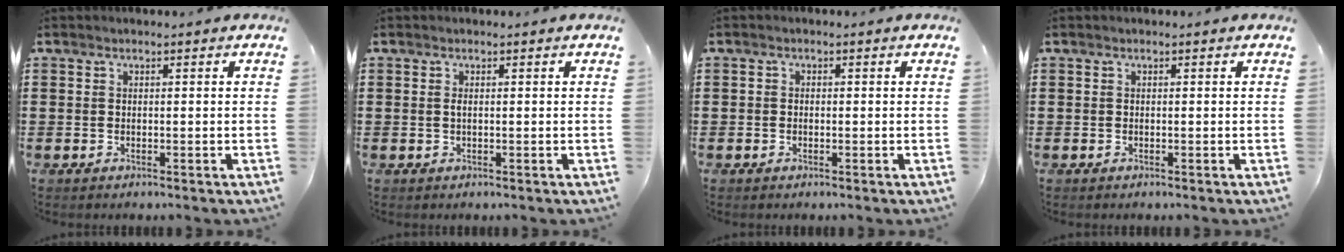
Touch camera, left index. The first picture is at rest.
{"total": 0.7, "force": [0.0, 0.2, 0.7], "torque": [-0.015, -0.001, 0.000]}
{"total": 0.8, "force": [-0.5, 0.6, 0.3], "torque": [-0.008, 0.001, -0.010]}
{"total": 0.0}